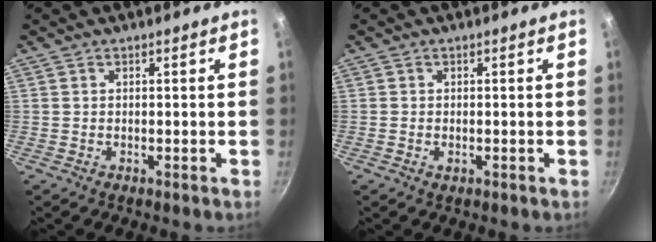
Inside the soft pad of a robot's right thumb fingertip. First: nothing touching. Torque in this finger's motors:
{"motor_torque": [-0.21, -0.09, -0.37, 0.28, -0.01]}